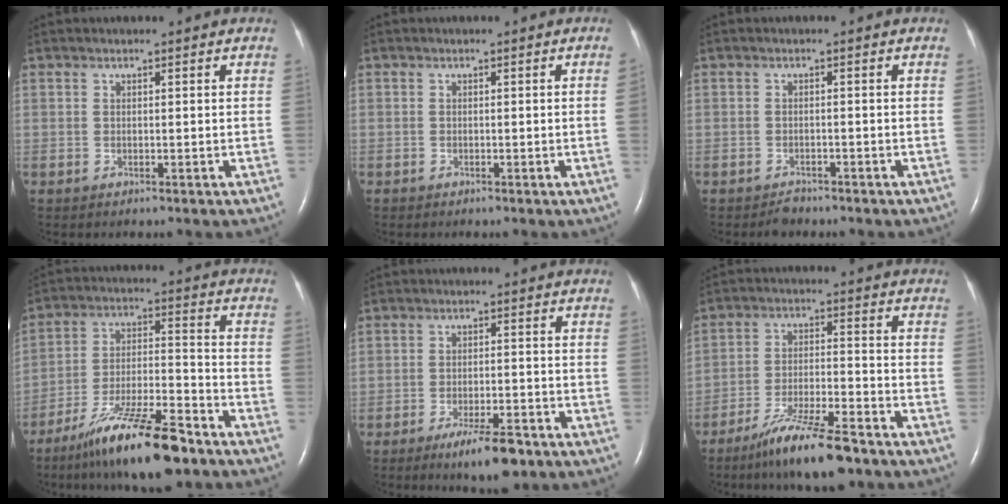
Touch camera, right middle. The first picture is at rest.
{"total": 0.7, "force": [-0.2, -0.3, 0.5], "torque": [0.003, 0.004, -0.005]}
{"total": 1.5, "force": [-1.4, 0.6, 0.1], "torque": [-0.008, -0.002, -0.021]}
{"total": 15.9, "force": [-11.5, 2.1, 10.7], "torque": [-0.194, -0.016, -0.200]}
{"total": 6.9, "force": [-4.6, 1.3, 5.0], "torque": [-0.086, -0.008, -0.070]}
{"total": 11.3, "force": [-8.6, 1.1, 7.3], "torque": [-0.134, -0.025, -0.151]}